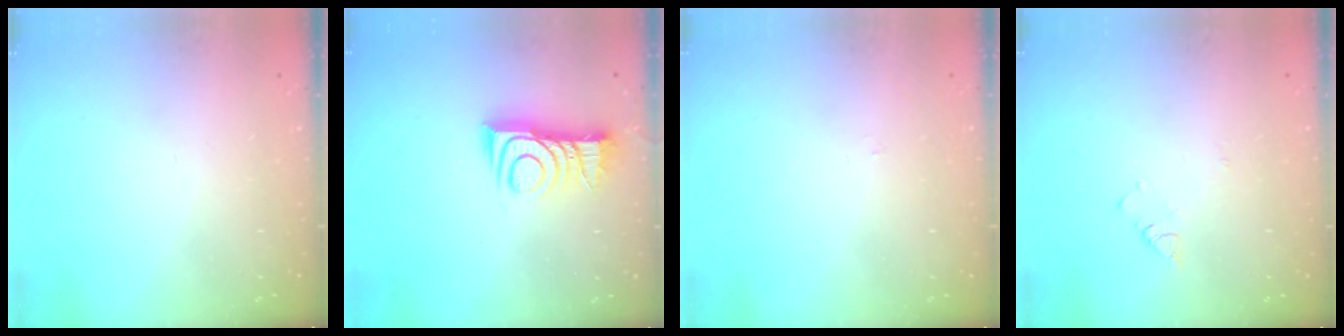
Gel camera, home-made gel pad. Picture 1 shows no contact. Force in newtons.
{"total": 10.7, "press": 10.6, "slide": 0.4}
{"total": 2.2, "press": 2.2, "slide": 0.3}
{"total": 3.1, "press": 3.1, "slide": 0.5}